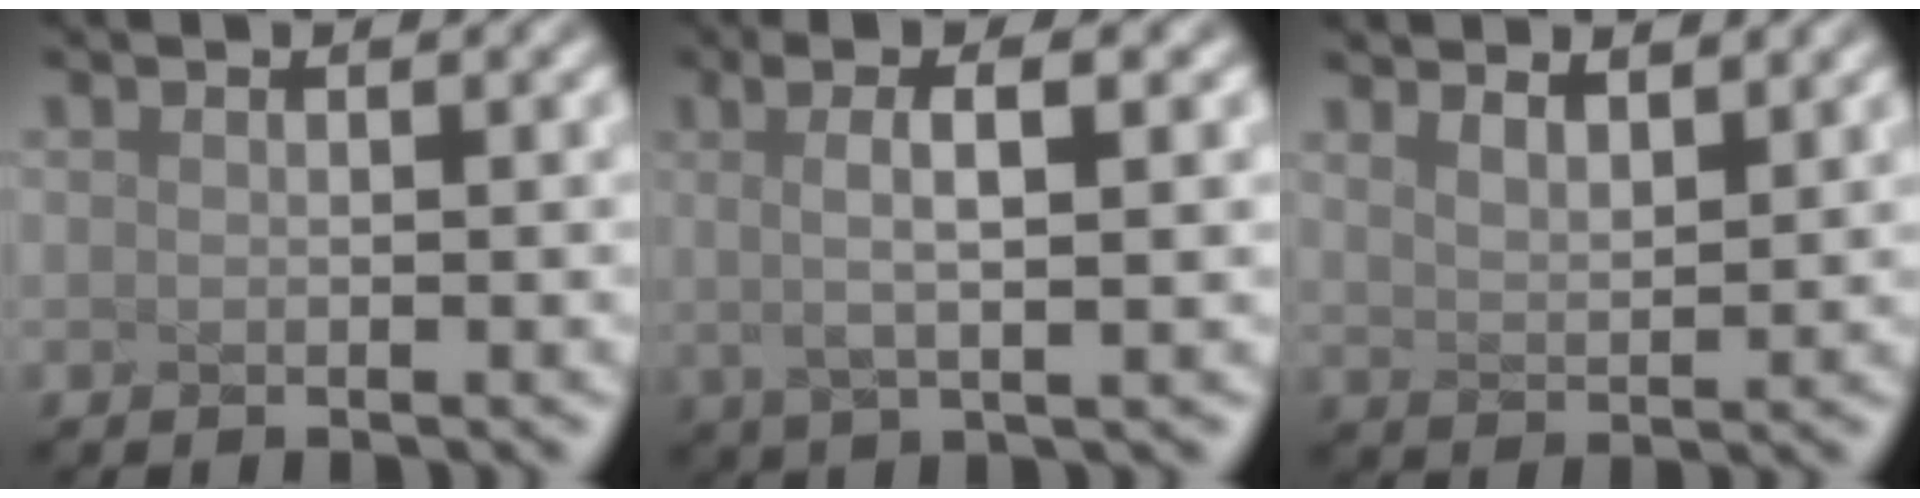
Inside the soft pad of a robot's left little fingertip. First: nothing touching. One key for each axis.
{"total": 3.5, "fx": 0.0, "fy": -0.1, "fz": 3.5, "tx": -0.090, "ty": 0.004, "tz": 0.032}
{"total": 2.2, "fx": 2.0, "fy": 0.1, "fz": 0.9, "tx": -0.028, "ty": 0.005, "tz": 0.053}